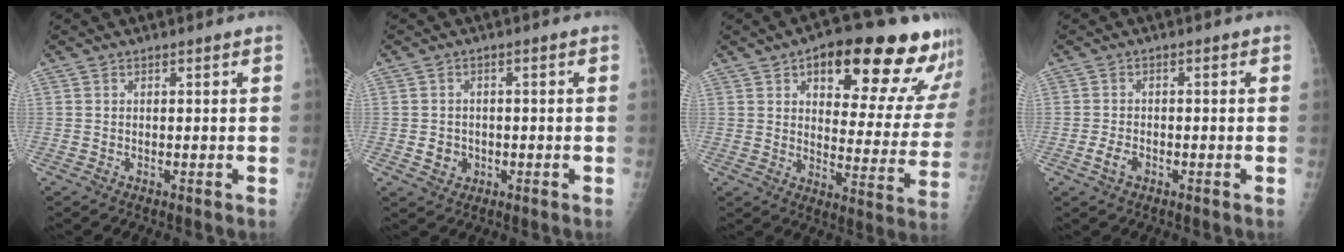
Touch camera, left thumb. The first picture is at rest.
{"total": 3.1, "force": [-0.9, 2.8, 1.0], "torque": [-0.001, 0.004, -0.009]}
{"total": 22.5, "force": [14.4, 8.8, 14.9], "torque": [-0.145, -0.050, 0.188]}
{"total": 2.6, "force": [-1.4, 1.5, 1.5], "torque": [-0.031, 0.008, -0.026]}